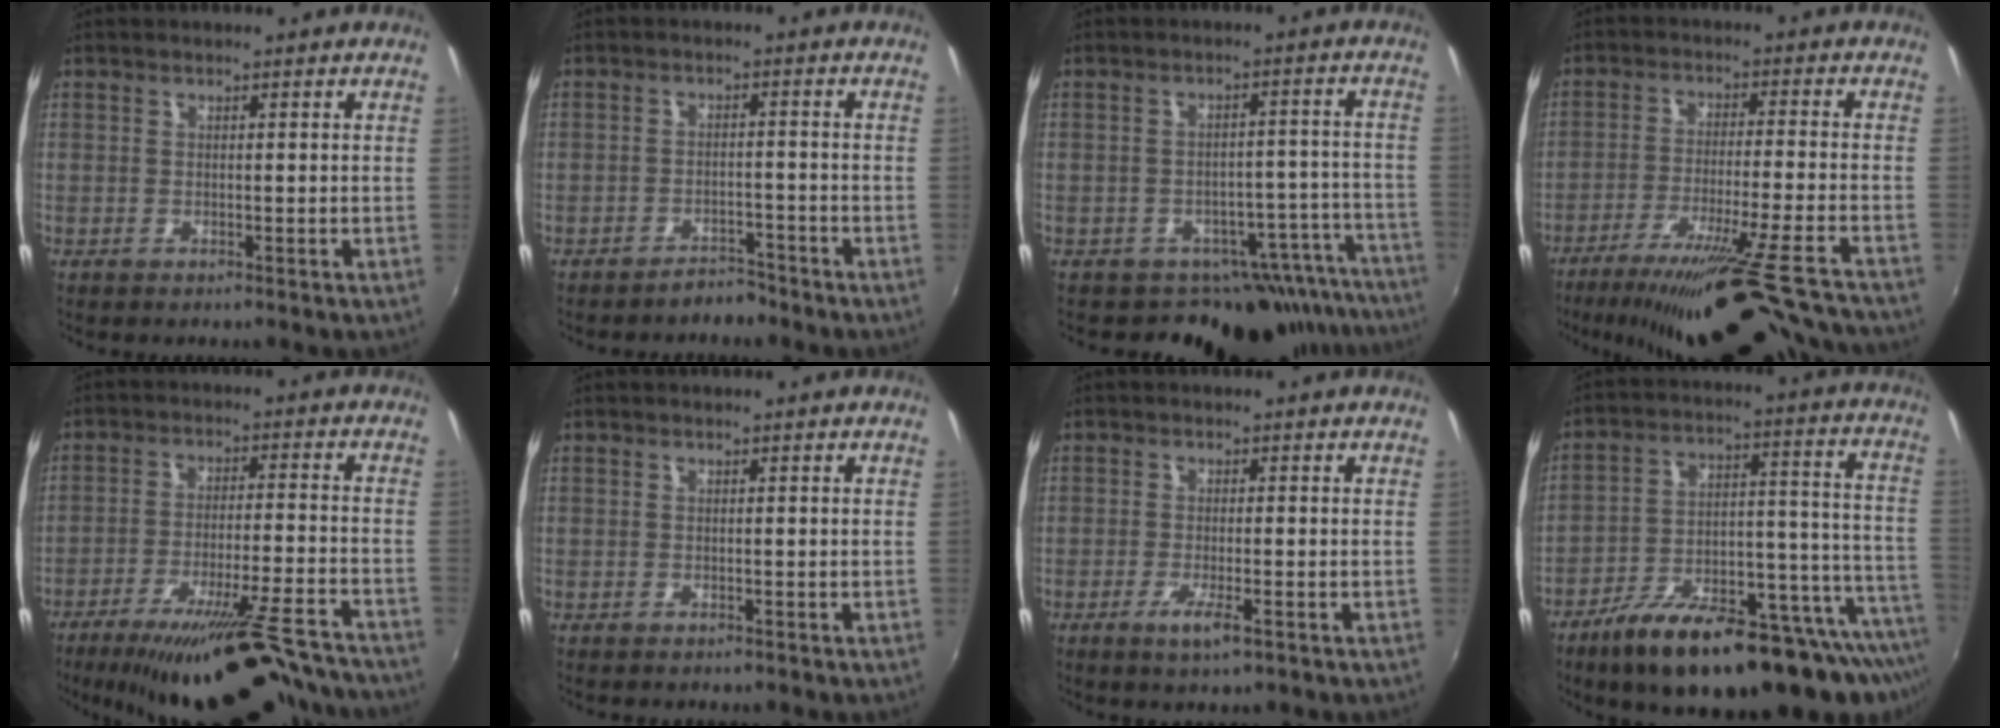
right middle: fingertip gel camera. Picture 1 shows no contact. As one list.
[{"total": 3.0, "force": [-2.8, 1.0, 0.4], "torque": [-0.011, 0.007, -0.039]}, {"total": 15.2, "force": [-13.6, 6.4, 2.4], "torque": [-0.015, 0.043, -0.163]}, {"total": 22.0, "force": [-19.7, -0.8, 9.8], "torque": [-0.165, -0.056, -0.295]}, {"total": 22.5, "force": [-19.8, 2.8, 10.2], "torque": [-0.169, -0.030, -0.281]}, {"total": 0.0}, {"total": 3.6, "force": [-1.6, 0.3, 3.2], "torque": [-0.065, -0.010, -0.029]}, {"total": 27.0, "force": [-19.2, 7.9, 17.2], "torque": [-0.236, -0.022, -0.274]}]